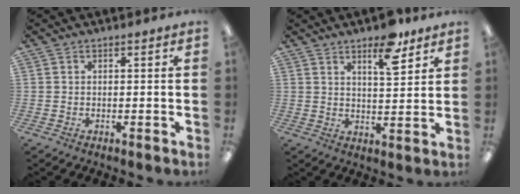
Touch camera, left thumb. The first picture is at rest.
{"total": 9.3, "force": [6.1, 3.5, 6.1], "torque": [-0.079, -0.032, 0.099]}